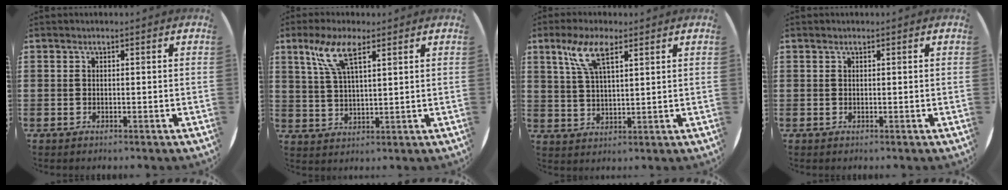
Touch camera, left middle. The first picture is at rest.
{"total": 6.5, "force": [4.1, 1.8, 4.8], "torque": [-0.106, 0.007, 0.071]}
{"total": 6.4, "force": [3.9, 2.0, 4.6], "torque": [-0.102, 0.009, 0.069]}
{"total": 0.0}